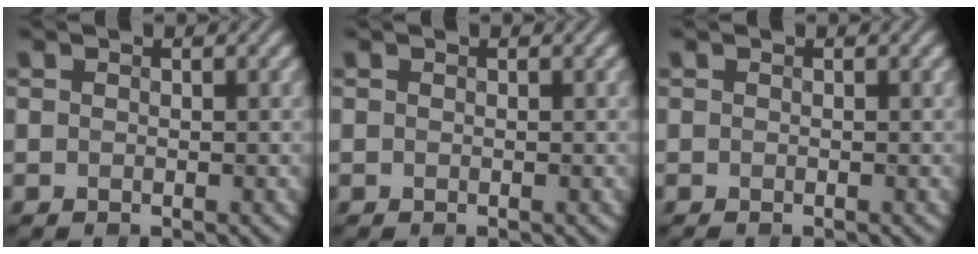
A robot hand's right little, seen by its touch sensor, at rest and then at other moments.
{"total": 0.0}
{"total": 0.0}